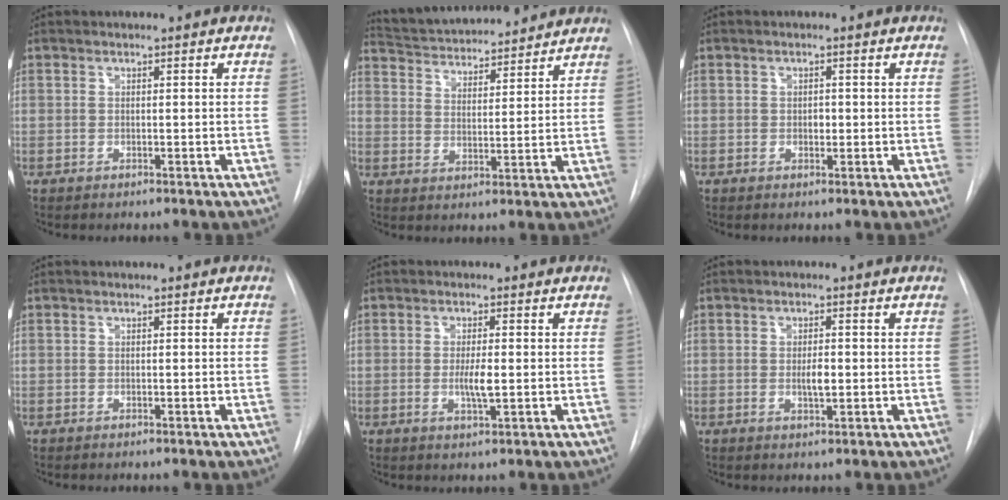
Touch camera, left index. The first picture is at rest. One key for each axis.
{"total": 15.8, "fx": 14.9, "fy": 2.4, "fz": 4.8, "tx": -0.082, "ty": 0.025, "tz": 0.229}
{"total": 1.1, "fx": 0.0, "fy": 0.8, "fz": 0.8, "tx": -0.010, "ty": 0.002, "tz": 0.001}
{"total": 0.0}
{"total": 3.2, "fx": -0.2, "fy": 0.5, "fz": 3.1, "tx": -0.059, "ty": -0.004, "tz": -0.002}
{"total": 2.4, "fx": -0.1, "fy": 0.7, "fz": 2.3, "tx": -0.041, "ty": -0.001, "tz": 0.000}